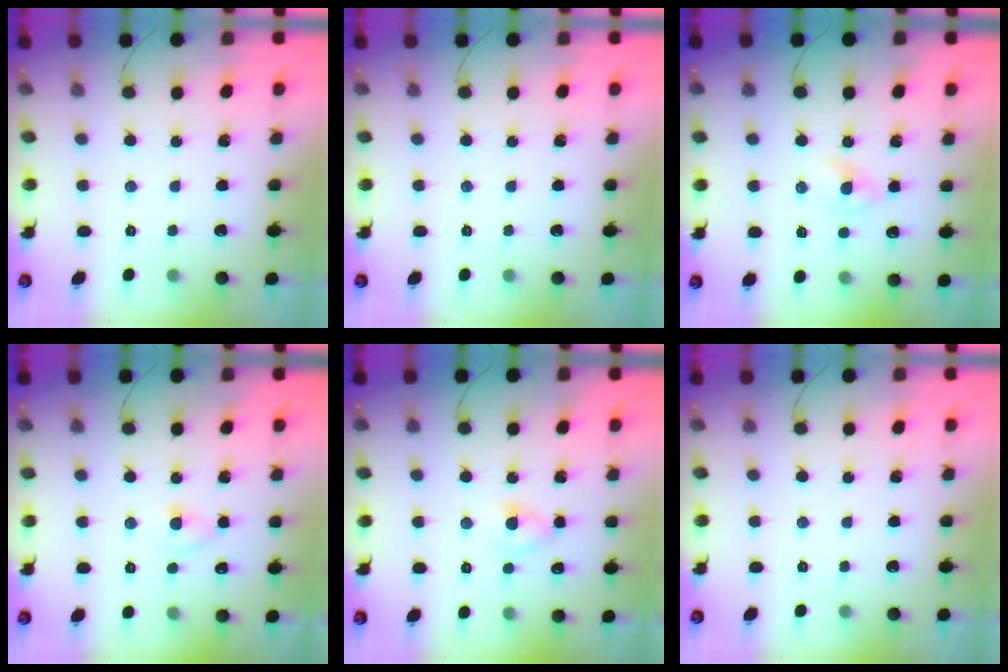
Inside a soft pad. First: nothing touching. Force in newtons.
{"total": 0.0}
{"total": 1.6, "press": 1.4, "slide": 0.9}
{"total": 3.3, "press": 3.0, "slide": 1.3}
{"total": 4.1, "press": 3.9, "slide": 1.2}
{"total": 0.0}